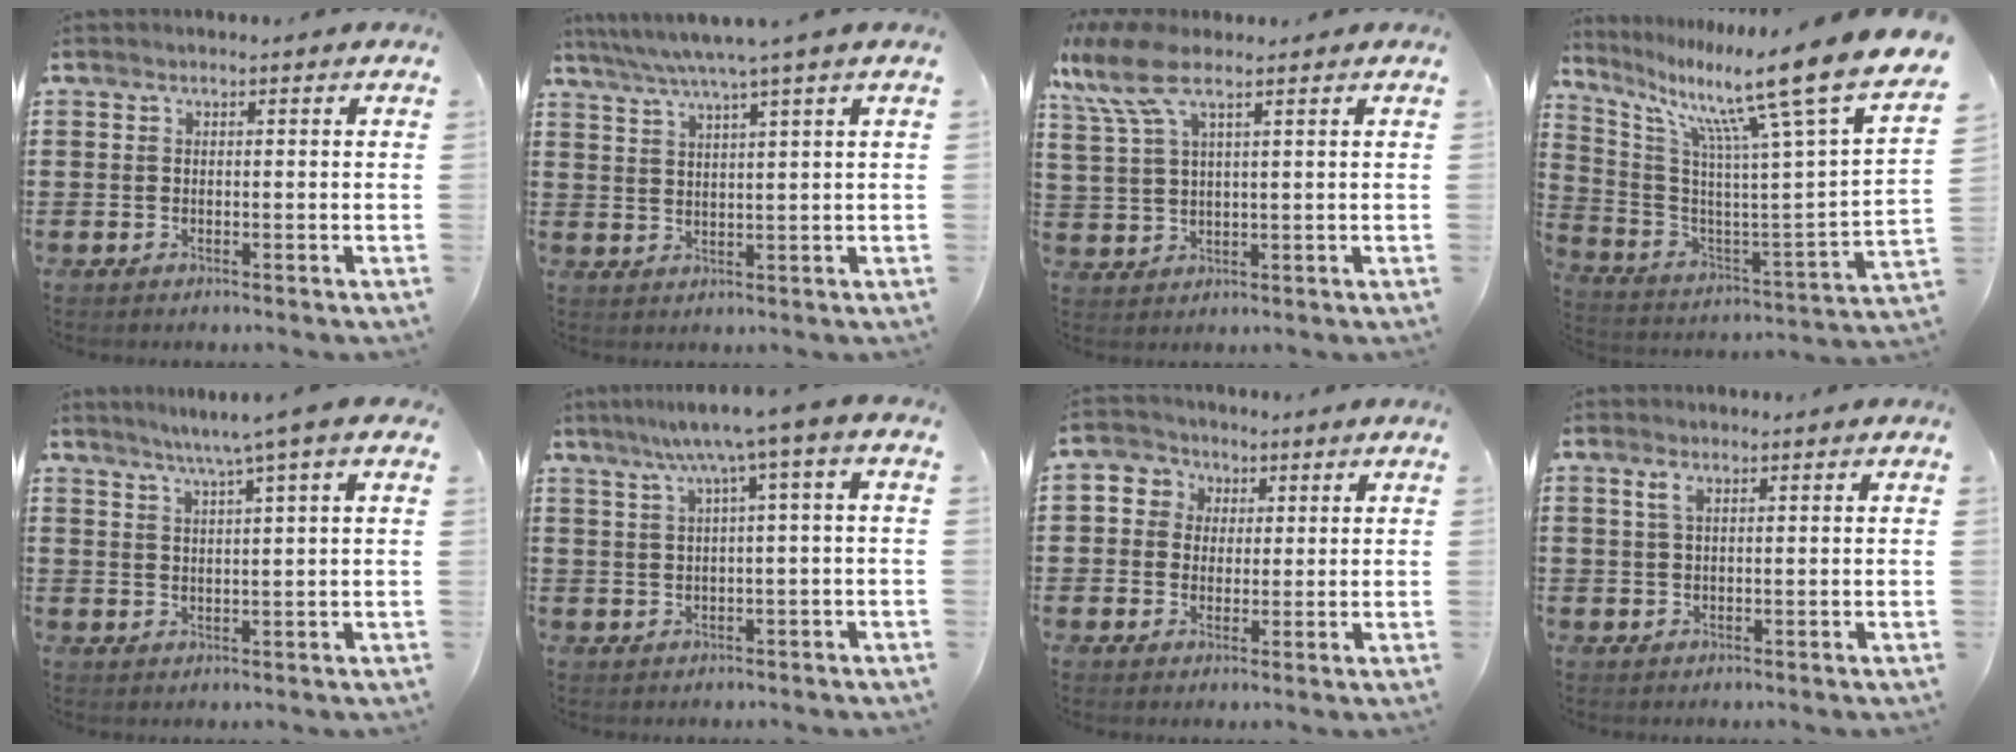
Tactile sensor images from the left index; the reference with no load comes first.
{"total": 4.5, "force": [3.3, -0.9, 3.0], "torque": [-0.066, -0.015, 0.053]}
{"total": 8.0, "force": [5.0, 2.6, 5.7], "torque": [-0.139, -0.006, 0.089]}
{"total": 15.1, "force": [10.0, 0.2, 11.4], "torque": [-0.213, -0.080, 0.143]}
{"total": 4.5, "force": [2.8, -0.7, 3.5], "torque": [-0.073, -0.008, 0.045]}
{"total": 5.4, "force": [1.8, -0.4, 5.1], "torque": [-0.102, -0.005, 0.023]}
{"total": 3.7, "force": [1.0, 3.6, -0.1], "torque": [-0.020, 0.013, 0.014]}
{"total": 1.9, "force": [0.8, 0.6, 1.6], "torque": [-0.035, 0.003, 0.014]}